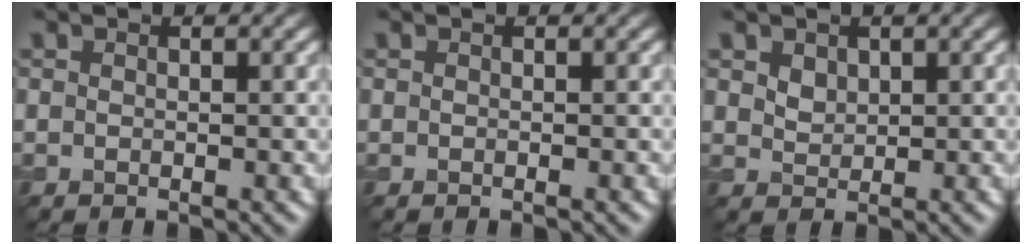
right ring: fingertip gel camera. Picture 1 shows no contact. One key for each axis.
{"total": 0.0}
{"total": 1.4, "fx": 0.8, "fy": 0.9, "fz": 0.6, "tx": -0.010, "ty": -0.001, "tz": 0.018}